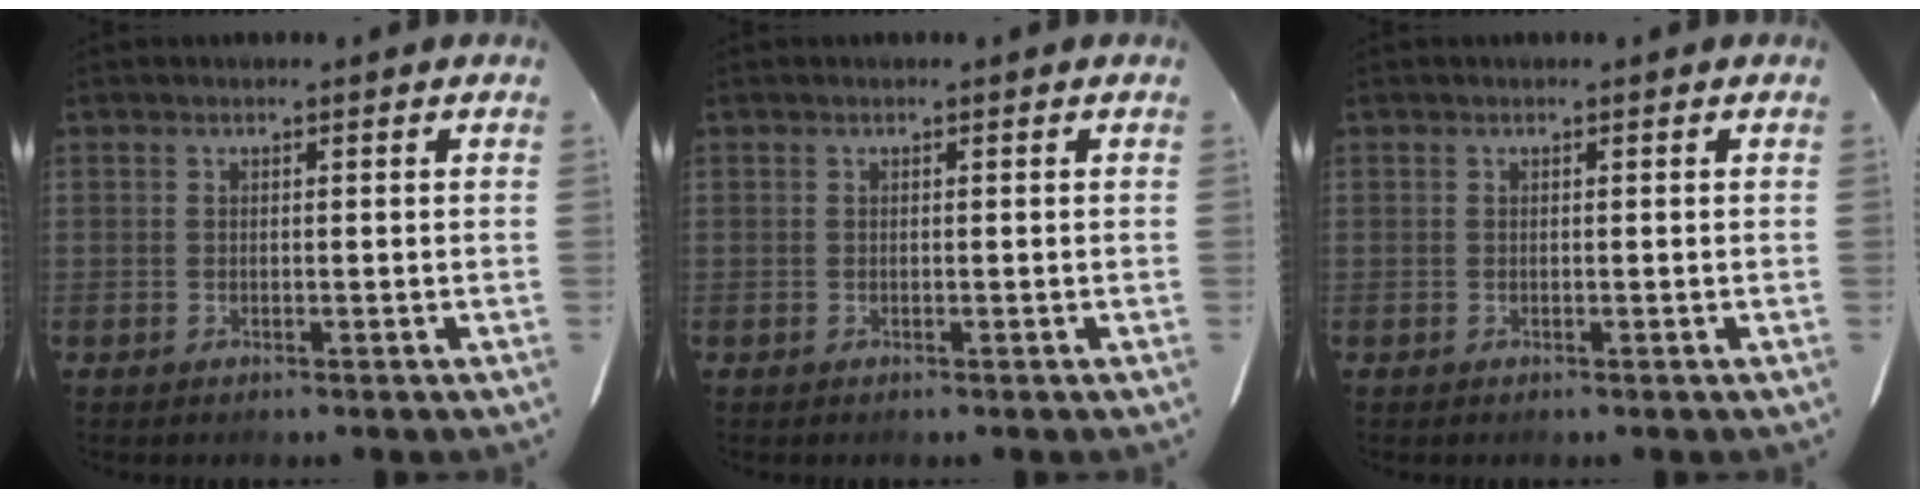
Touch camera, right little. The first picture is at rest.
{"total": 0.0}
{"total": 0.0}